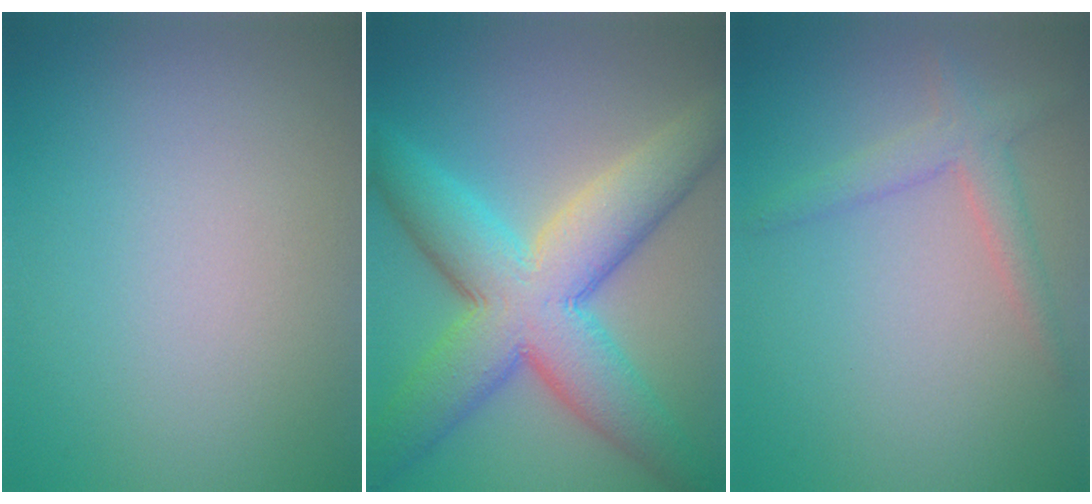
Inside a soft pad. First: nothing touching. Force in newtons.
{"total": 11.1, "press": 11.1, "slide": 0.3}
{"total": 2.4, "press": 2.4, "slide": 0.2}